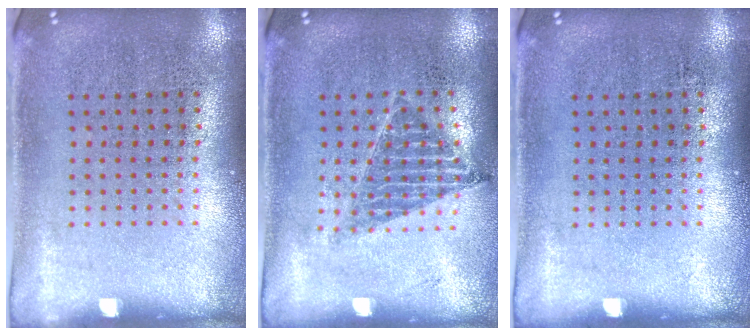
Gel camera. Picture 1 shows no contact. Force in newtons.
{"total": 1.0, "press": 0.9, "slide": 0.3}
{"total": 0.0}